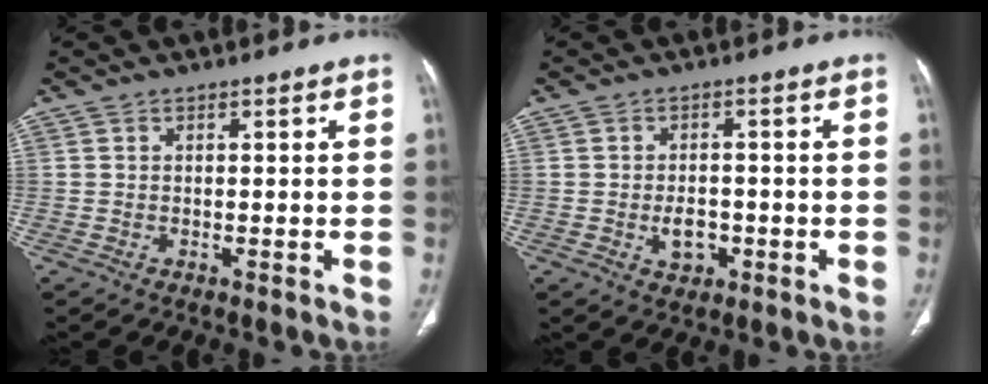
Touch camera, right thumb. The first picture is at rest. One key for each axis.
{"total": 4.2, "fx": -1.2, "fy": 3.0, "fz": 2.8, "tx": -0.035, "ty": 0.007, "tz": -0.012}